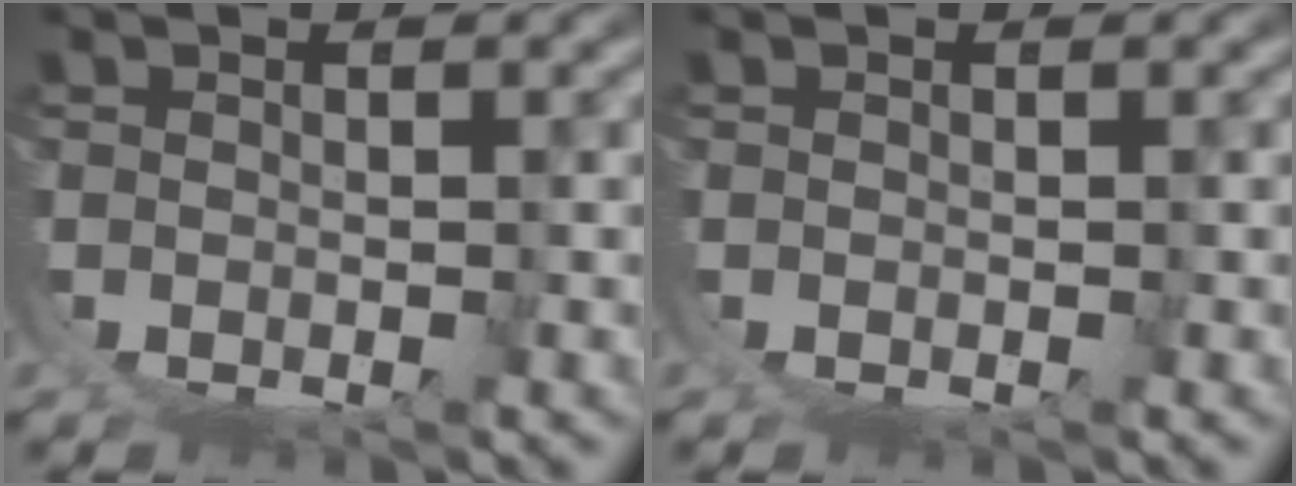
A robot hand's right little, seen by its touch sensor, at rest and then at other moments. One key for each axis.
{"total": 0.0}